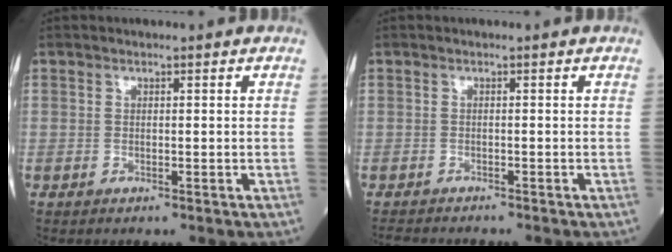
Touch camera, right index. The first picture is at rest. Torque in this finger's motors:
{"motor_torque": [-2.14, 0.00, -1.05, -0.21]}